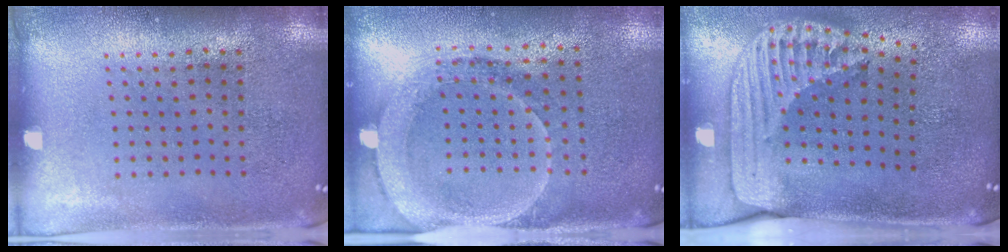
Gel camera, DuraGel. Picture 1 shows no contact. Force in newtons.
{"total": 1.8, "press": 1.6, "slide": 0.7}
{"total": 2.5, "press": 1.8, "slide": 1.8}